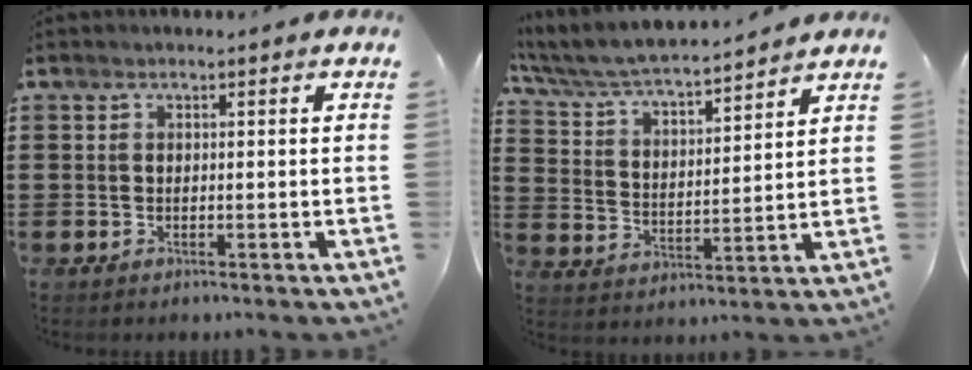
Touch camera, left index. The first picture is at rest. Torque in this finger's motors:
{"motor_torque": [-0.02, 0.03, 0.32, 0.21]}